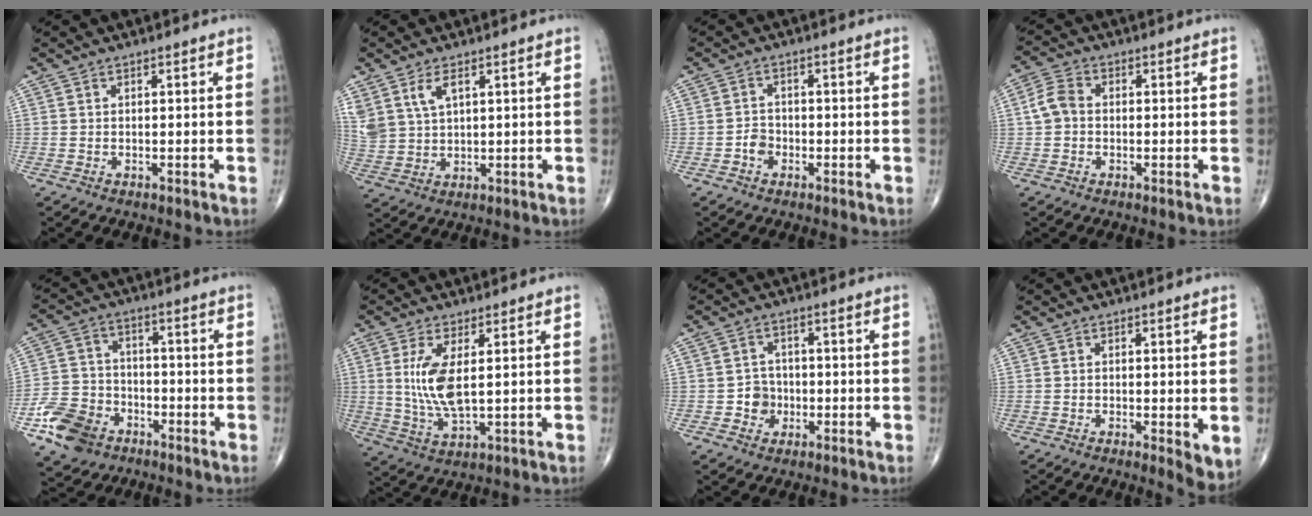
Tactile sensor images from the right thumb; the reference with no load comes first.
{"total": 7.3, "force": [3.7, 3.9, 4.9], "torque": [-0.108, -0.008, 0.084]}
{"total": 2.7, "force": [-1.2, 2.1, 1.2], "torque": [-0.008, 0.011, -0.027]}
{"total": 4.6, "force": [-0.2, 3.5, 2.9], "torque": [-0.054, 0.015, -0.012]}
{"total": 11.3, "force": [-6.0, 8.2, 4.9], "torque": [-0.075, 0.031, -0.113]}
{"total": 8.7, "force": [1.5, 3.1, 8.0], "torque": [-0.177, -0.019, 0.036]}
{"total": 4.1, "force": [-1.1, 3.7, 1.2], "torque": [0.007, 0.011, -0.023]}
{"total": 3.9, "force": [-0.4, 1.2, 3.7], "torque": [-0.053, -0.014, -0.008]}